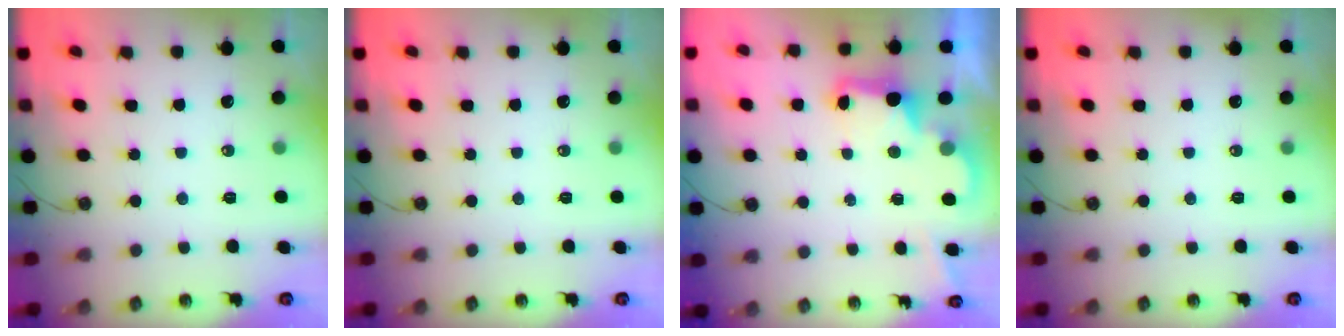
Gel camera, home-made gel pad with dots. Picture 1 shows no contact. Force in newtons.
{"total": 0.0}
{"total": 2.9, "press": 2.9, "slide": 0.6}
{"total": 0.0}